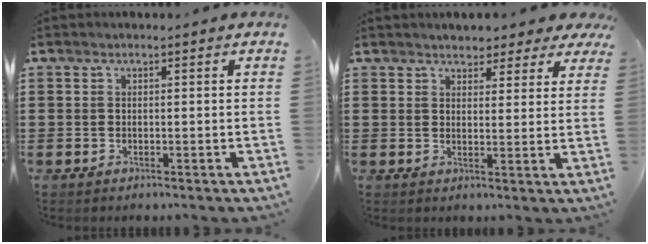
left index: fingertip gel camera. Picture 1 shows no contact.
{"total": 3.0, "force": [2.8, 1.0, 0.3], "torque": [-0.009, -0.005, 0.050]}